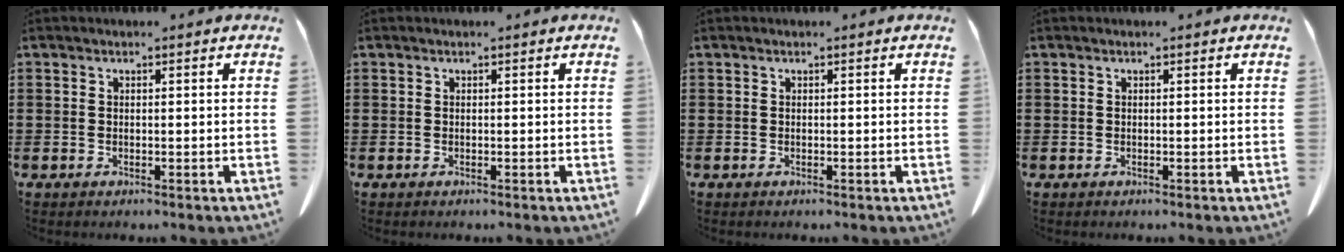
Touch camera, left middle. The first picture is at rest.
{"total": 0.0}
{"total": 0.0}
{"total": 0.0}